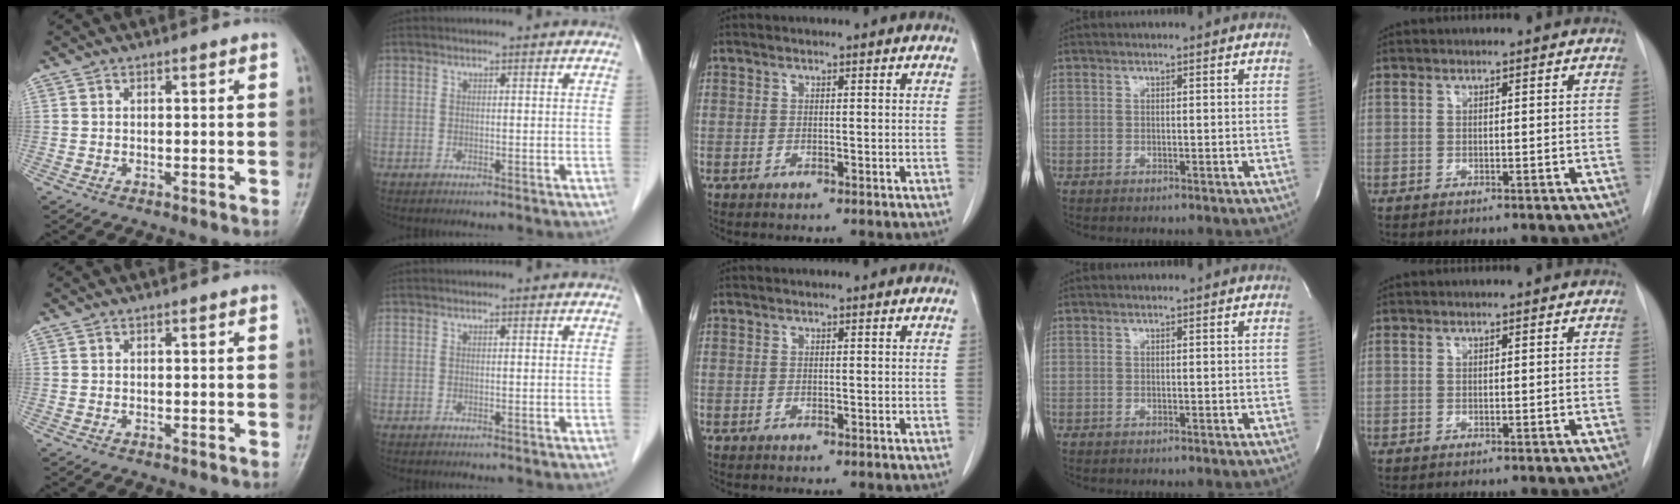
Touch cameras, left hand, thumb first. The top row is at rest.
{}